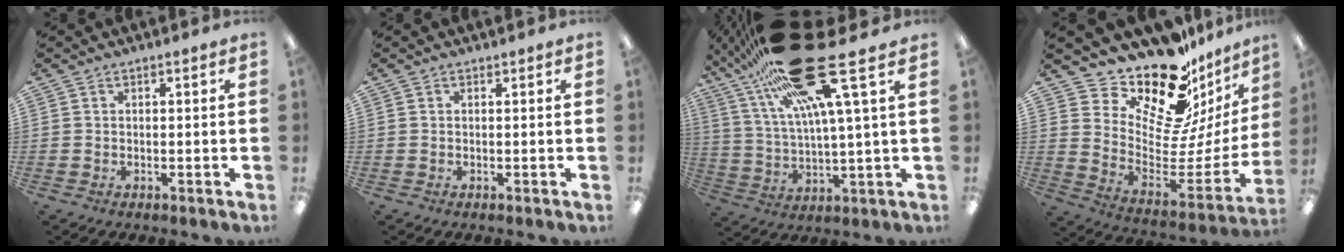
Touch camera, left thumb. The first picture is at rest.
{"total": 0.0}
{"total": 27.3, "force": [15.6, 6.7, 21.4], "torque": [-0.381, -0.074, 0.248]}
{"total": 19.2, "force": [16.6, 6.0, 7.5], "torque": [-0.112, -0.166, 0.279]}